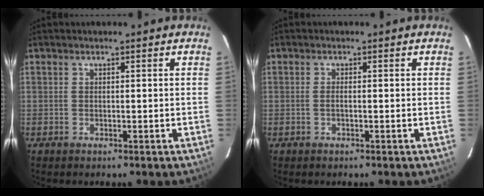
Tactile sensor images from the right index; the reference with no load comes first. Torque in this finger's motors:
{"motor_torque": [-0.19, 0.00, -0.01, 0.00]}